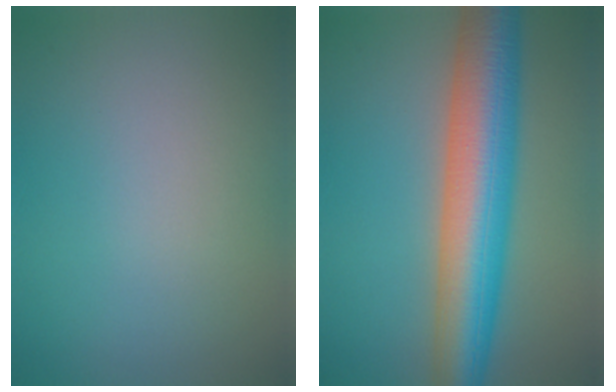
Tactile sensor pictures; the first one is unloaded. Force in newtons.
{"total": 10.5, "press": 10.5, "slide": 0.1}